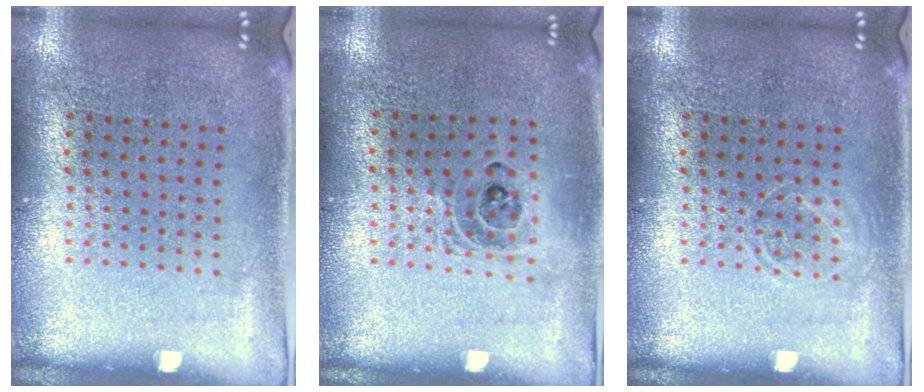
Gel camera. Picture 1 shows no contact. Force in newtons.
{"total": 1.3, "press": 1.2, "slide": 0.5}
{"total": 1.1, "press": 1.1, "slide": 0.2}